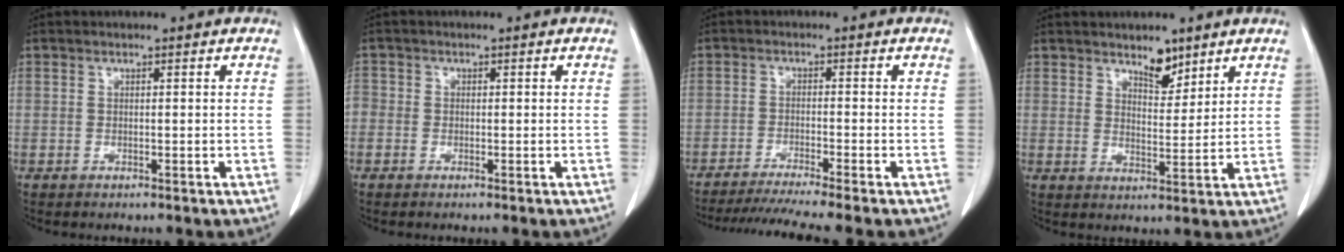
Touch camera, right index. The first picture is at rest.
{"total": 2.1, "force": [-0.5, 1.9, 0.9], "torque": [-0.020, 0.007, -0.013]}
{"total": 9.6, "force": [-8.2, -1.6, 4.6], "torque": [-0.059, -0.022, -0.132]}
{"total": 4.3, "force": [3.4, 1.7, 2.1], "torque": [-0.031, -0.007, 0.057]}